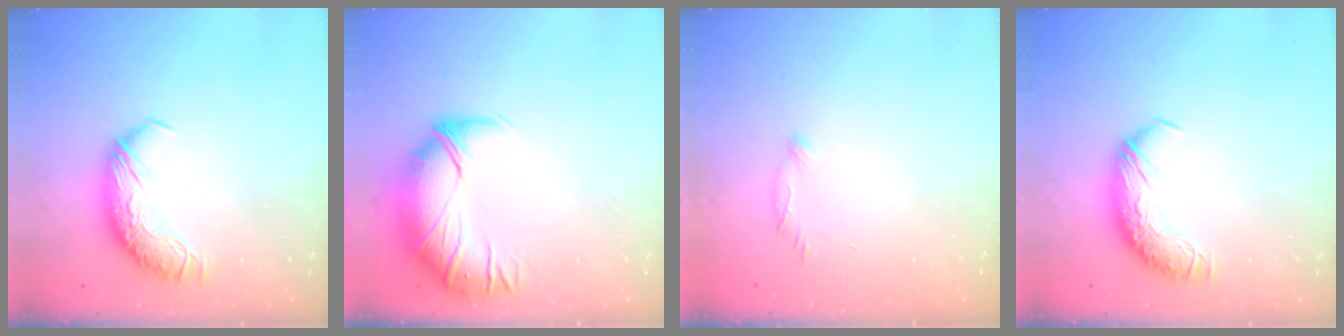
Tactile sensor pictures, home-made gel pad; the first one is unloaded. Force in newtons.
{"total": 2.7, "press": 1.3, "slide": 2.4}
{"total": 6.2, "press": 6.1, "slide": 1.0}
{"total": 0.0}